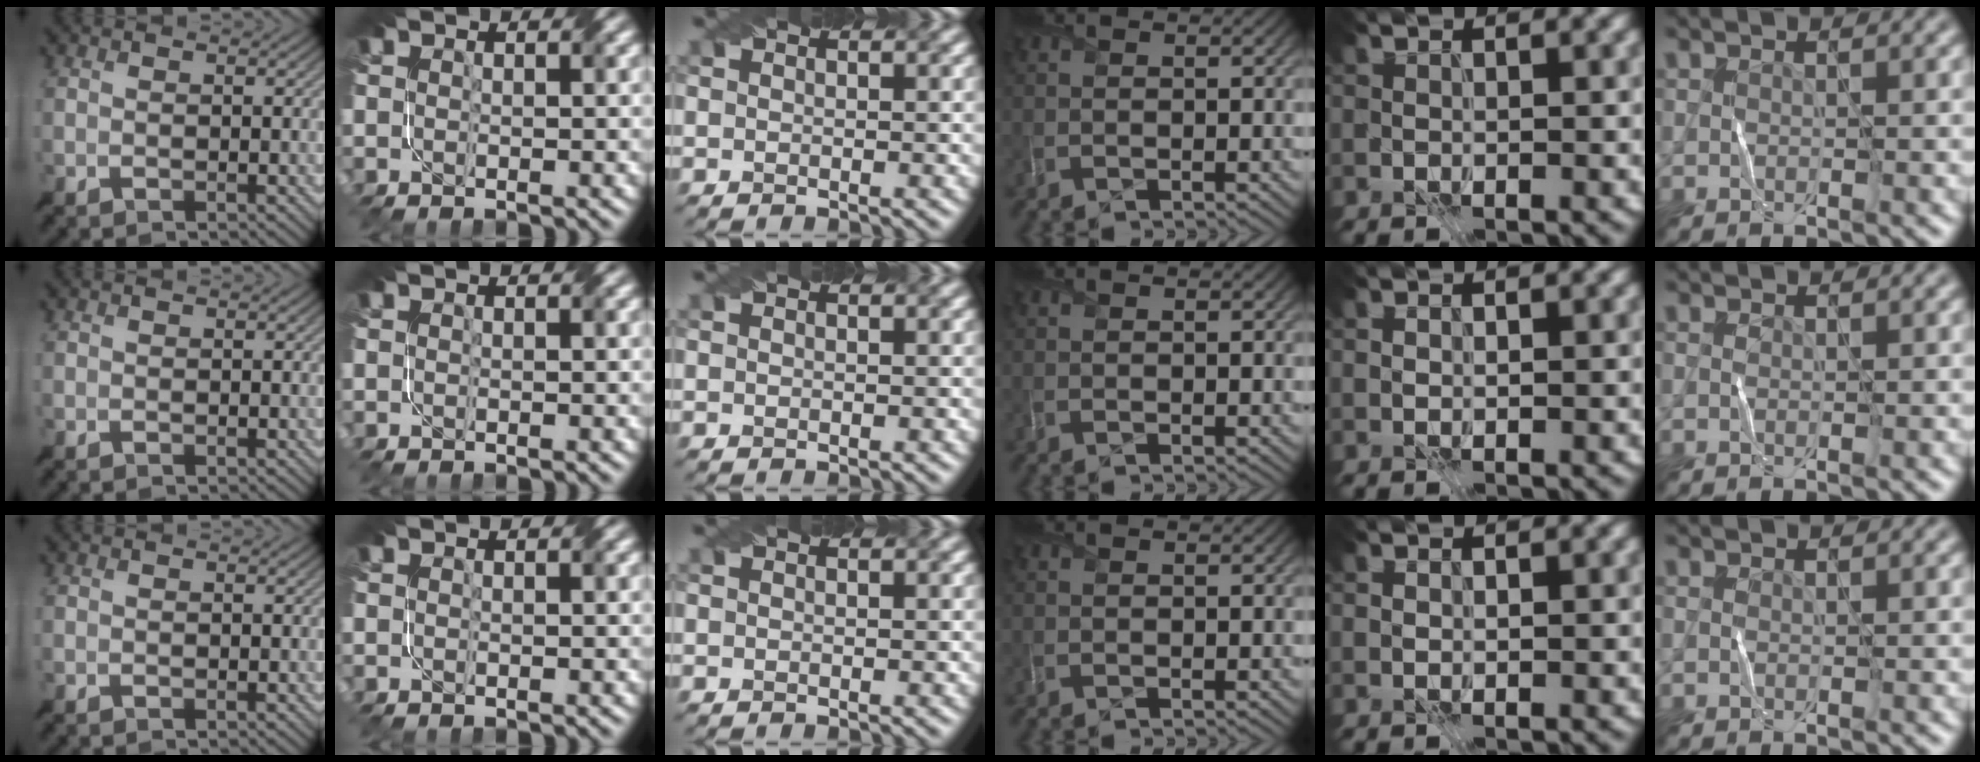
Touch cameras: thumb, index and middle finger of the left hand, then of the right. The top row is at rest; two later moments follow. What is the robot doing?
{"motion": "fold", "object": "file"}